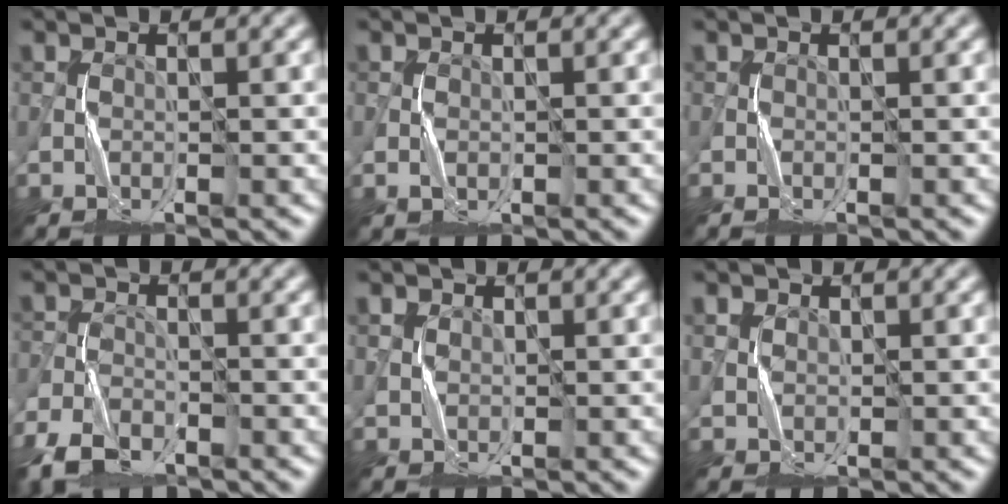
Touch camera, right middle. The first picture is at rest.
{"total": 0.9, "force": [-0.2, 0.7, 0.6], "torque": [-0.013, 0.001, -0.004]}
{"total": 0.0}
{"total": 4.7, "force": [-3.3, 2.3, 2.4], "torque": [-0.051, -0.008, -0.073]}
{"total": 1.6, "force": [1.0, 1.1, 0.5], "torque": [-0.011, -0.002, 0.023]}
{"total": 1.9, "force": [1.1, 1.3, 0.7], "torque": [-0.019, -0.001, 0.028]}